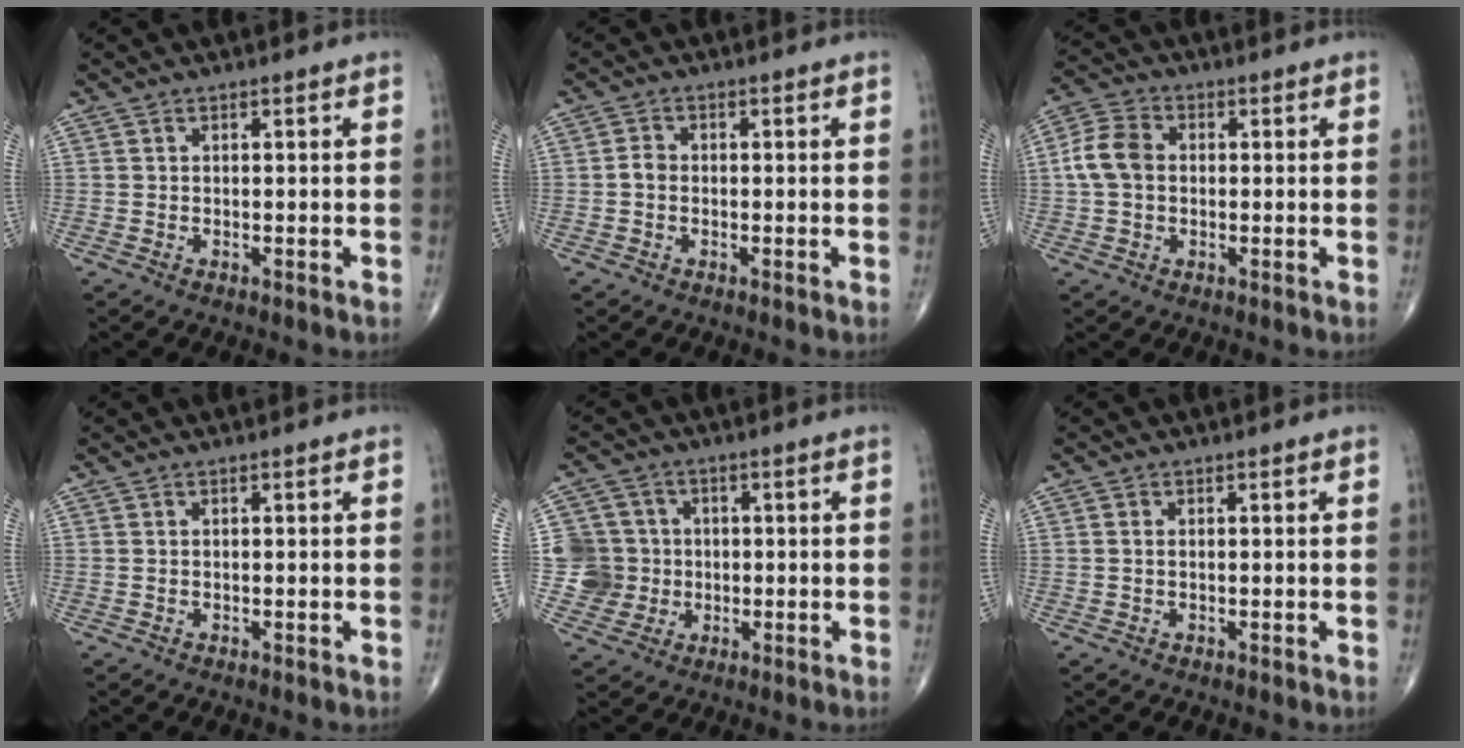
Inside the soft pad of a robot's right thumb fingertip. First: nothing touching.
{"total": 1.8, "force": [-0.4, 1.4, 1.0], "torque": [-0.013, 0.005, -0.012]}
{"total": 7.1, "force": [0.2, 5.4, 4.7], "torque": [-0.094, 0.018, -0.004]}
{"total": 0.0}
{"total": 7.8, "force": [-0.3, 7.8, 0.5], "torque": [0.018, 0.015, -0.006]}
{"total": 0.8, "force": [0.0, 0.5, 0.6], "torque": [-0.009, 0.001, -0.003]}